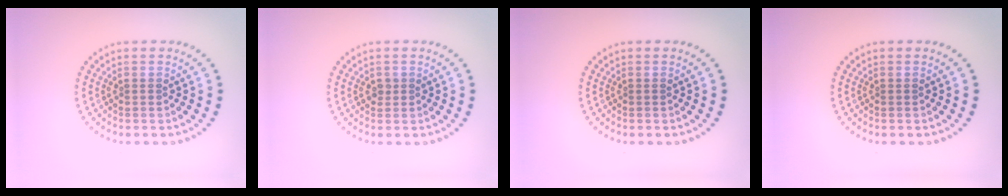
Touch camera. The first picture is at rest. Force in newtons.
{"total": 0.8, "press": 0.8, "slide": 0.1}
{"total": 0.0}
{"total": 0.0}